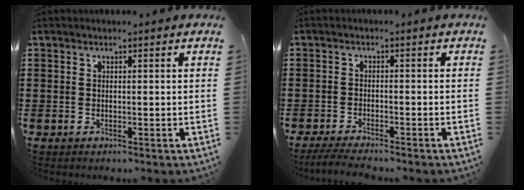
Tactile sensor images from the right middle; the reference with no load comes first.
{"total": 2.9, "force": [-2.7, 0.1, 1.0], "torque": [-0.024, -0.002, -0.055]}